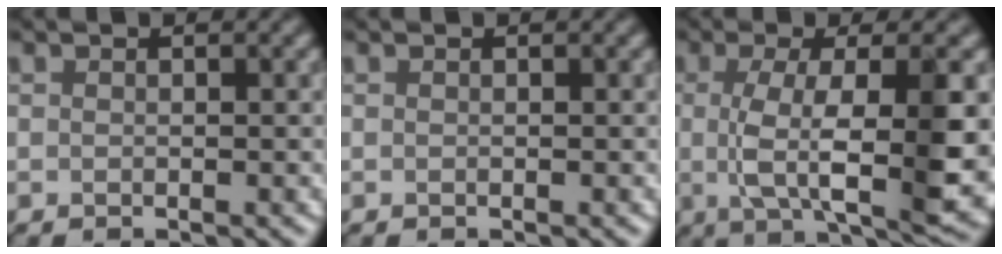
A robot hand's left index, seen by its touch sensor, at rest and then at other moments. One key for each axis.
{"total": 0.0}
{"total": 10.0, "fx": -0.7, "fy": 3.0, "fz": 9.5, "tx": -0.148, "ty": -0.012, "tz": -0.008}